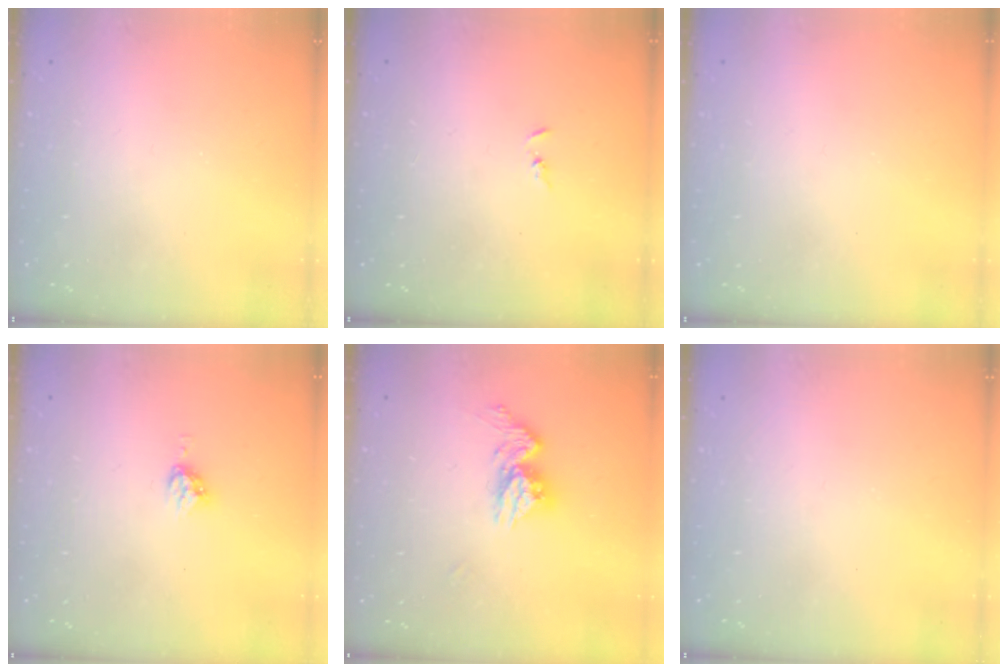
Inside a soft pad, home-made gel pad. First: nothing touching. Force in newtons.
{"total": 1.3, "press": 1.2, "slide": 0.3}
{"total": 0.0}
{"total": 4.5, "press": 4.5, "slide": 0.0}
{"total": 10.7, "press": 10.6, "slide": 1.0}
{"total": 0.0}